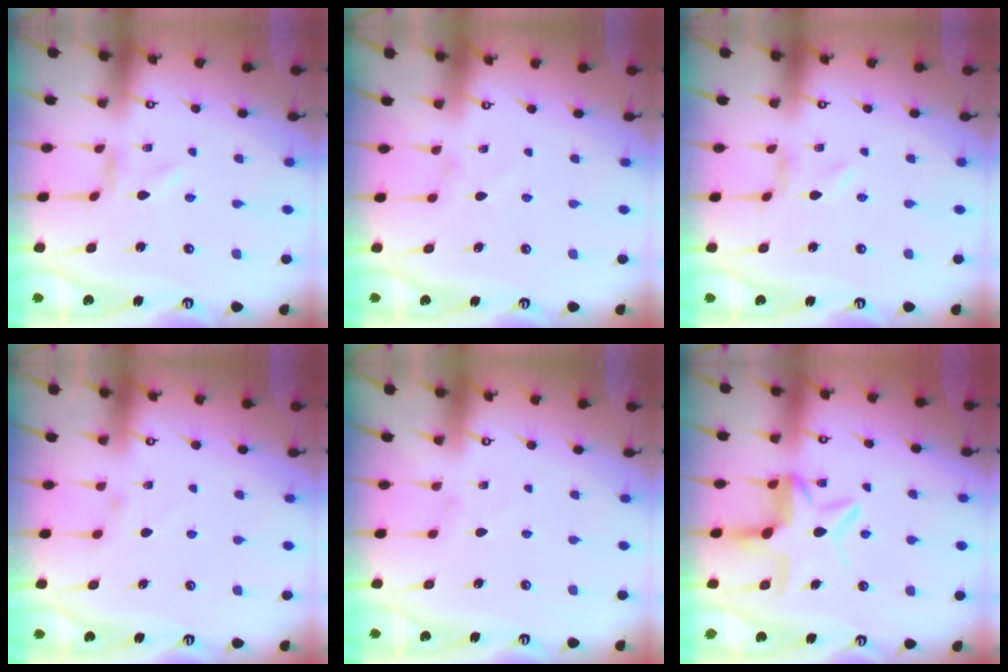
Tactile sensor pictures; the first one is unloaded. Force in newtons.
{"total": 1.2, "press": 1.1, "slide": 0.3}
{"total": 0.0}
{"total": 2.7, "press": 2.7, "slide": 0.3}
{"total": 0.8, "press": 0.8, "slide": 0.1}
{"total": 8.4, "press": 8.3, "slide": 1.0}